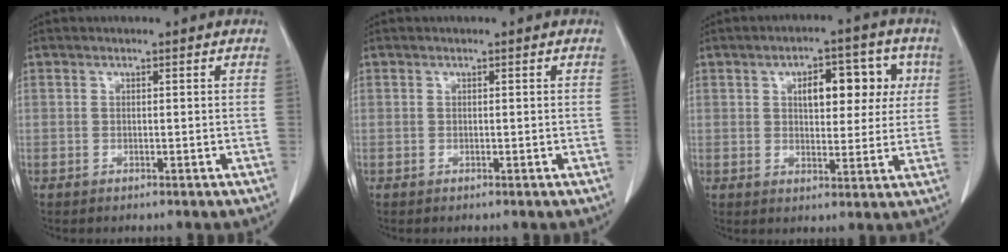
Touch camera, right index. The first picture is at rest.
{"total": 0.0}
{"total": 9.2, "force": [2.9, 4.5, 7.5], "torque": [-0.098, 0.024, 0.040]}